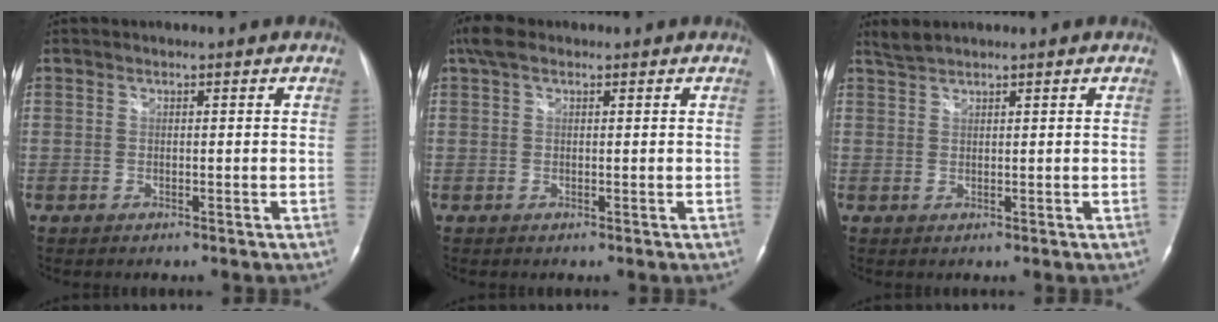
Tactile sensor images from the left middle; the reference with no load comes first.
{"total": 3.1, "force": [2.0, 1.4, 1.9], "torque": [-0.049, 0.028, 0.041]}
{"total": 1.9, "force": [1.9, -0.1, 0.3], "torque": [-0.013, 0.010, 0.043]}